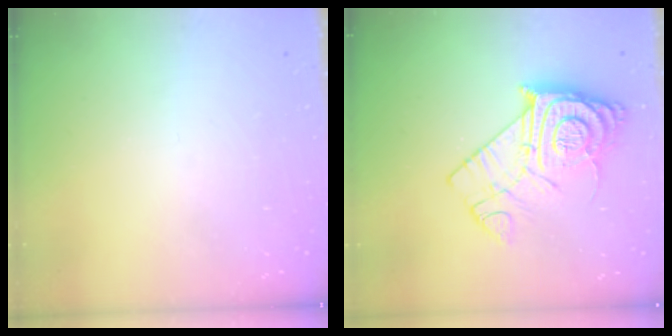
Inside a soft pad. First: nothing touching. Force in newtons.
{"total": 14.6, "press": 14.5, "slide": 1.4}